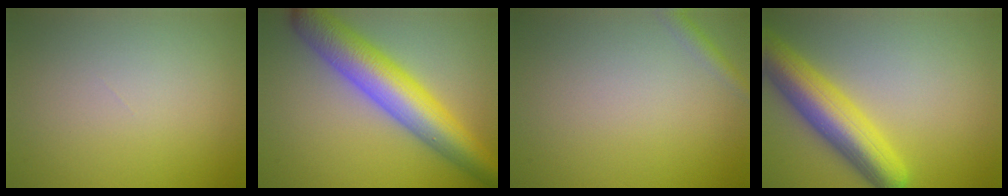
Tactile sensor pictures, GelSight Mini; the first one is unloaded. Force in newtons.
{"total": 9.0, "press": 9.0, "slide": 0.2}
{"total": 1.3, "press": 1.3, "slide": 0.1}
{"total": 7.5, "press": 7.5, "slide": 0.3}